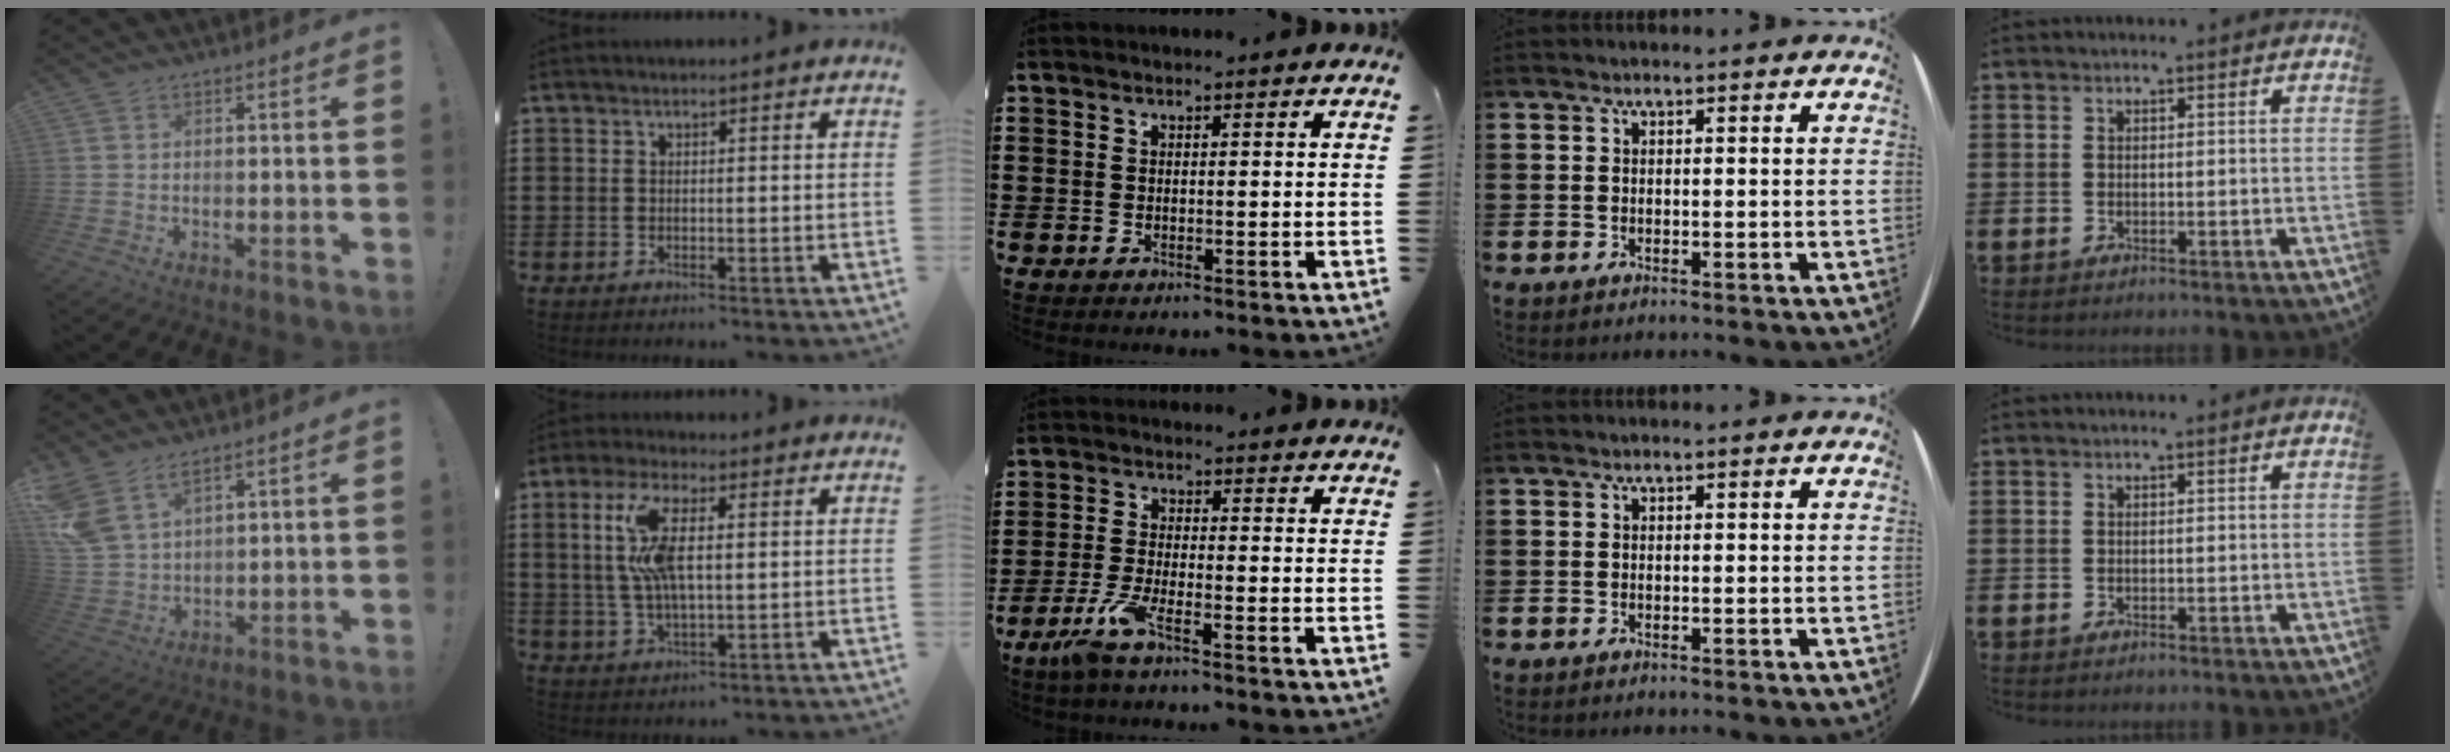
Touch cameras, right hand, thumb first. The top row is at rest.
{"thumb": {"total": 8.9, "force": [6.4, 4.1, 4.7], "torque": [-0.098, -0.036, 0.129]}, "index": {"total": 9.0, "force": [1.5, 3.2, 8.3], "torque": [-0.191, 0.001, 0.016]}, "middle": {"total": 4.6, "force": [-2.9, 0.4, 3.6], "torque": [-0.086, -0.013, -0.058]}}